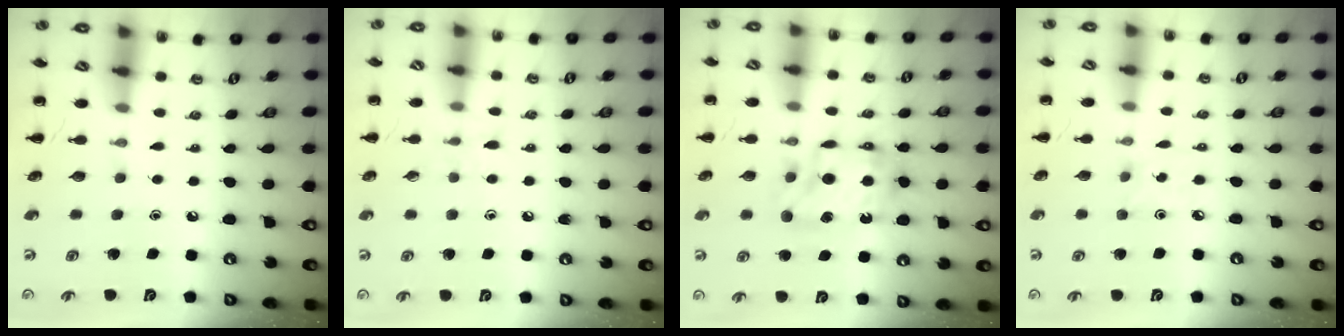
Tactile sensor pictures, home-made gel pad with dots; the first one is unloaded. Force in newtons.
{"total": 6.0, "press": 5.6, "slide": 2.1}
{"total": 11.1, "press": 11.0, "slide": 1.2}
{"total": 2.1, "press": 2.0, "slide": 0.4}